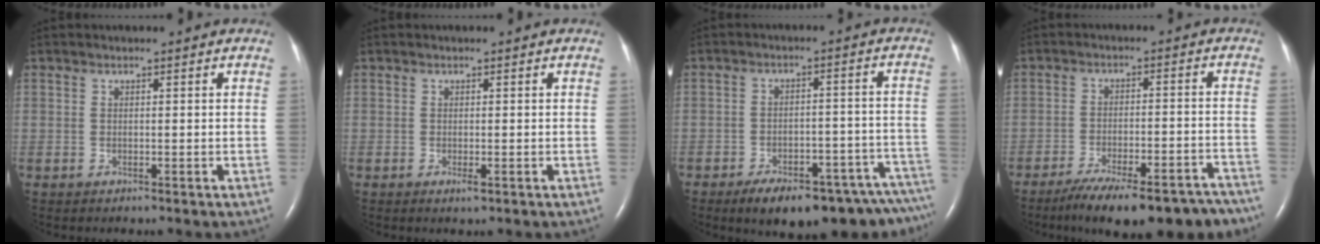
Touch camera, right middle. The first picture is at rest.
{"total": 0.9, "force": [-0.4, 0.2, 0.8], "torque": [-0.015, -0.003, -0.006]}
{"total": 18.6, "force": [-15.2, 4.7, 9.6], "torque": [-0.068, 0.027, -0.192]}
{"total": 20.0, "force": [-16.7, 4.9, 9.9], "torque": [-0.112, 0.005, -0.228]}